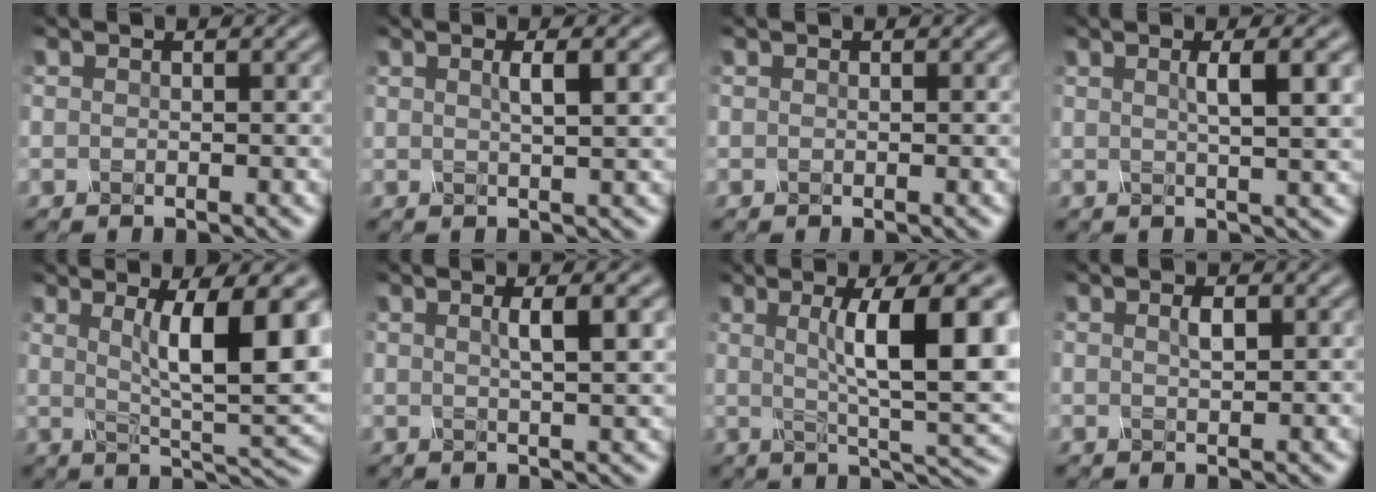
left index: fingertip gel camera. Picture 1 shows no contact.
{"total": 2.5, "force": [0.8, 0.7, 2.3], "torque": [-0.027, 0.006, 0.010]}
{"total": 0.0}
{"total": 3.8, "force": [1.0, 1.0, 3.6], "torque": [-0.043, 0.005, 0.013]}
{"total": 9.4, "force": [2.2, 2.0, 8.9], "torque": [-0.126, -0.005, 0.039]}
{"total": 3.4, "force": [0.9, 0.9, 3.1], "torque": [-0.037, 0.006, 0.012]}
{"total": 10.1, "force": [1.8, 2.1, 9.8], "torque": [-0.128, 0.003, 0.029]}
{"total": 1.2, "force": [0.4, 0.4, 1.0], "torque": [-0.023, 0.001, 0.009]}